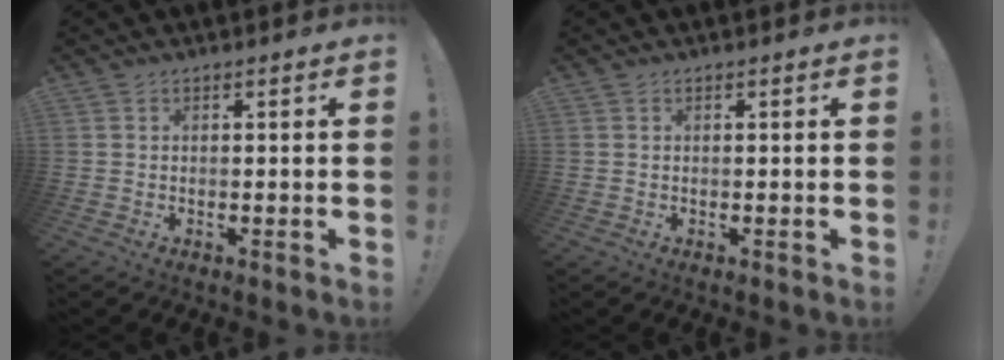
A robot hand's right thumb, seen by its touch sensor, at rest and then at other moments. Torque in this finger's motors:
{"motor_torque": [-0.01, 0.01, -0.02, 0.01, 0.00]}